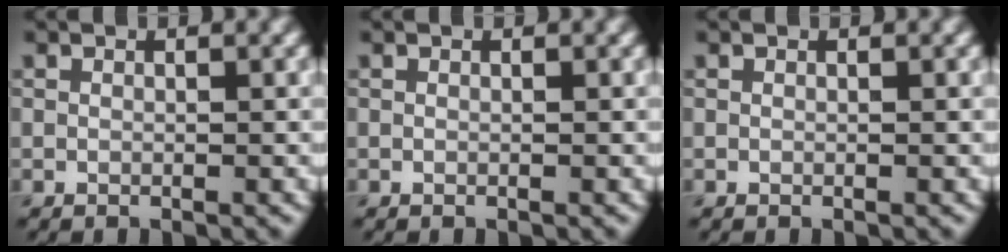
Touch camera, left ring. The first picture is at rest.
{"total": 0.0}
{"total": 0.0}